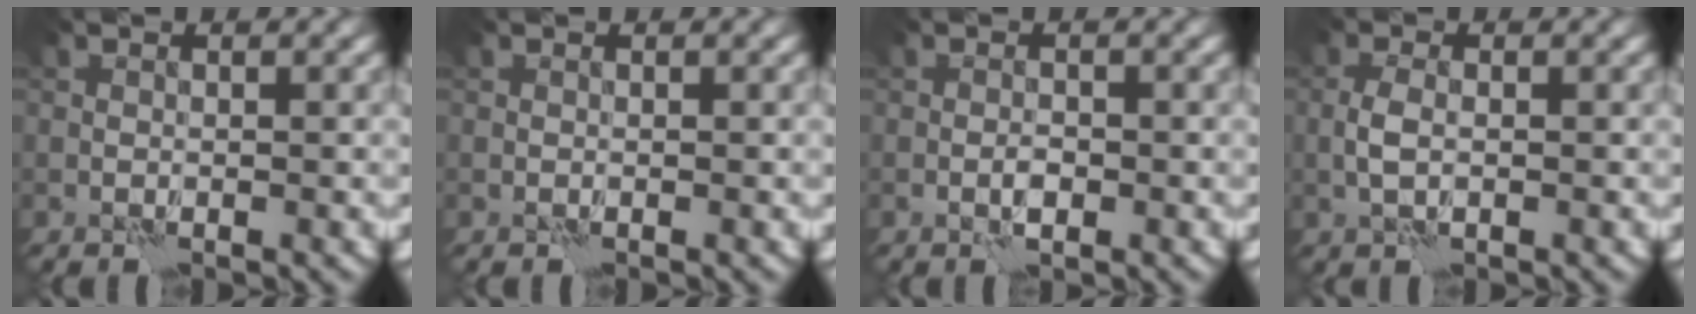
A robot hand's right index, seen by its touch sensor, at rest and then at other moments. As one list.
[{"total": 0.0}, {"total": 1.1, "force": [-0.4, 0.4, 0.9], "torque": [-0.019, 0.001, -0.010]}, {"total": 2.0, "force": [-0.3, 1.1, 1.7], "torque": [-0.041, 0.000, -0.009]}]